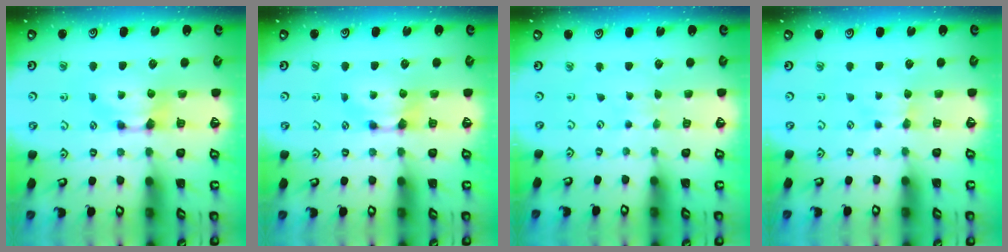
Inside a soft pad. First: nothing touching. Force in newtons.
{"total": 0.0}
{"total": 3.8, "press": 3.8, "slide": 0.2}
{"total": 1.7, "press": 1.6, "slide": 0.4}